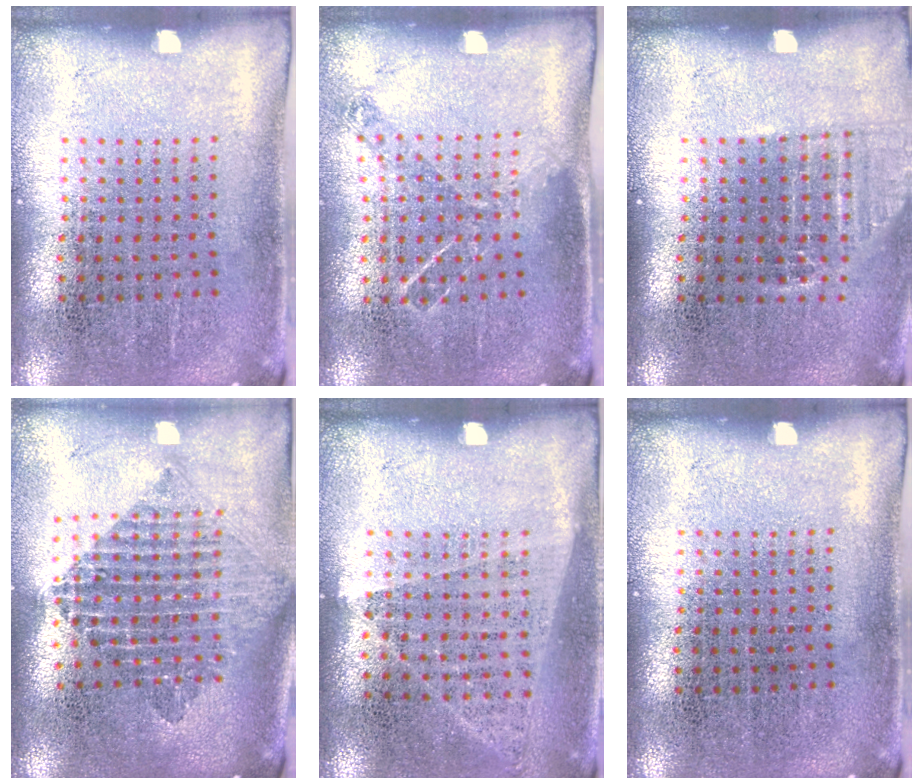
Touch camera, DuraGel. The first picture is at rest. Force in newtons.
{"total": 0.8, "press": 0.8, "slide": 0.2}
{"total": 1.0, "press": 0.9, "slide": 0.5}
{"total": 2.1, "press": 1.7, "slide": 1.3}
{"total": 1.0, "press": 0.9, "slide": 0.4}
{"total": 0.0}